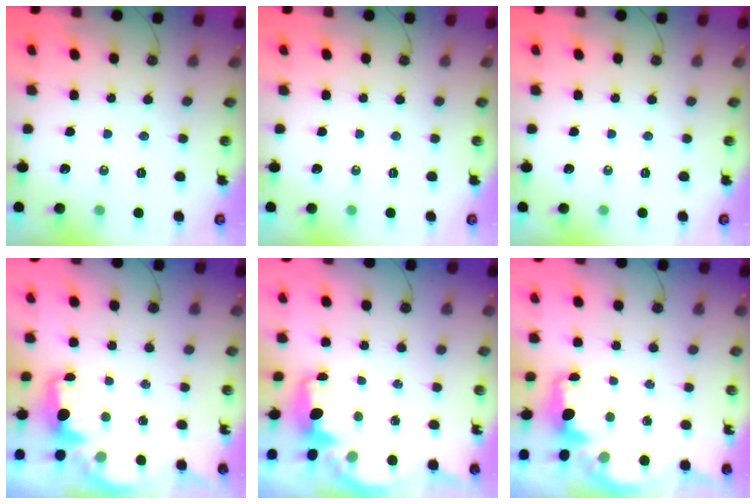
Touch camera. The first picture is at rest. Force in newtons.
{"total": 0.0}
{"total": 0.0}
{"total": 2.5, "press": 2.3, "slide": 0.8}
{"total": 2.2, "press": 2.0, "slide": 0.8}
{"total": 1.6, "press": 1.5, "slide": 0.6}